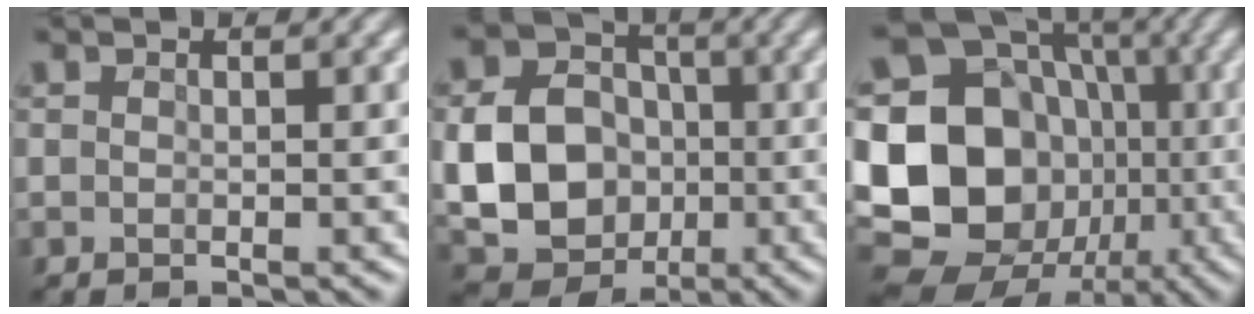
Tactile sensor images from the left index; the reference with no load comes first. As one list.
[{"total": 9.8, "force": [-1.1, 8.2, 5.2], "torque": [-0.091, -0.015, -0.032]}, {"total": 22.4, "force": [-2.1, 20.1, 9.8], "torque": [-0.213, 0.017, -0.071]}]